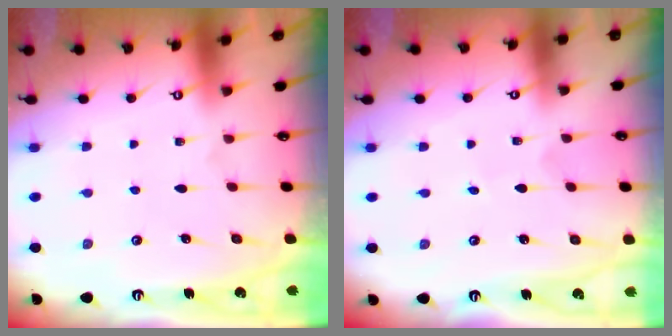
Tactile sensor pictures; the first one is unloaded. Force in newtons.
{"total": 0.7, "press": 0.7, "slide": 0.0}